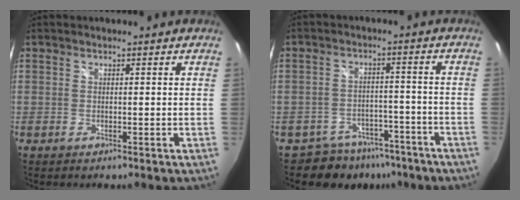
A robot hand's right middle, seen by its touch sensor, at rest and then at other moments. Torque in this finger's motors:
{"motor_torque": [-0.72, -0.18, -0.08, -0.02]}